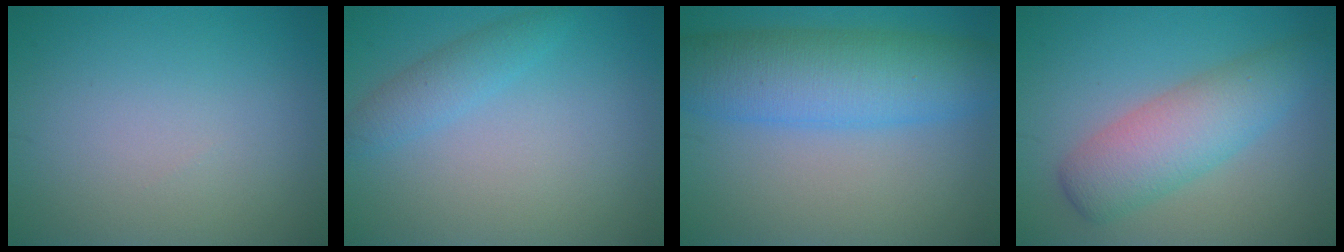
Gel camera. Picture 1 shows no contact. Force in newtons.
{"total": 2.2, "press": 2.2, "slide": 0.0}
{"total": 8.5, "press": 8.5, "slide": 0.1}
{"total": 5.7, "press": 5.7, "slide": 0.1}